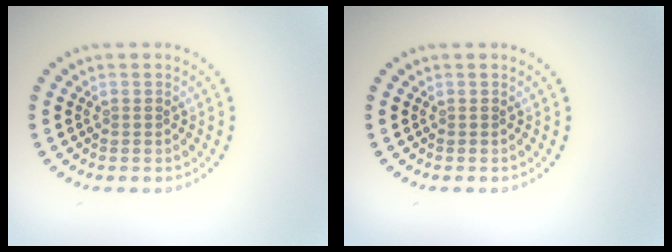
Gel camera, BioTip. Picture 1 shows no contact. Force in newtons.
{"total": 0.0}